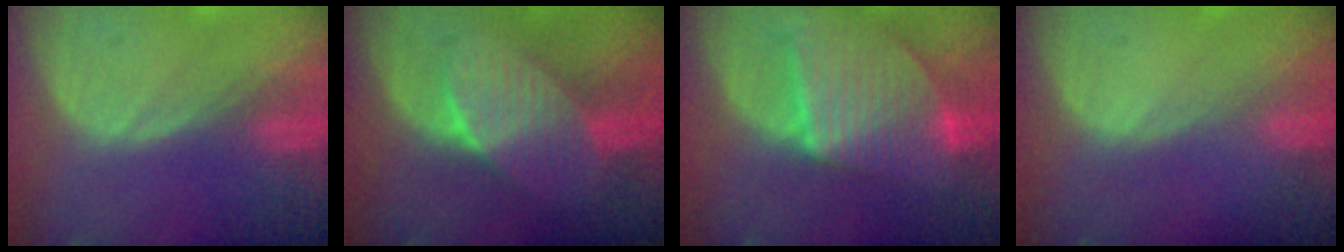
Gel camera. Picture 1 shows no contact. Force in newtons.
{"total": 7.4, "press": 6.7, "slide": 3.2}
{"total": 9.8, "press": 9.7, "slide": 0.7}
{"total": 0.0}